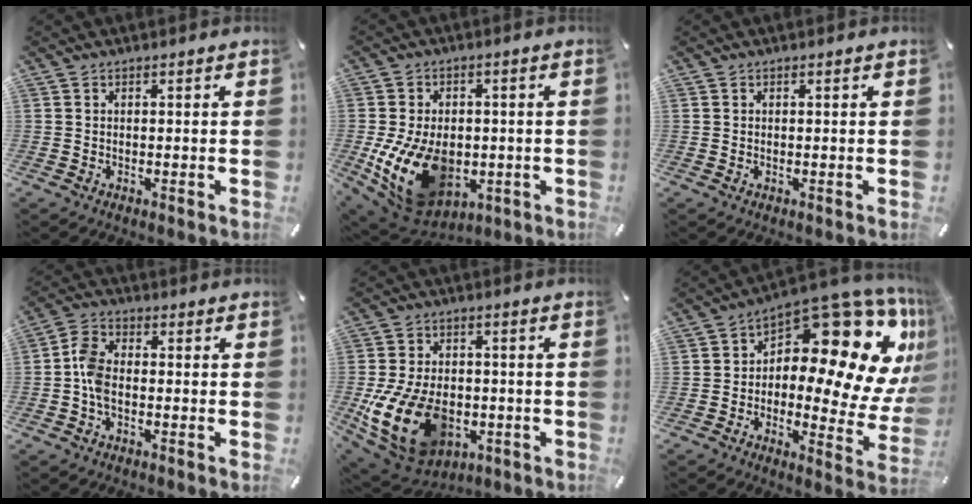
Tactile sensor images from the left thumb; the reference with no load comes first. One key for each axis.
{"total": 17.5, "fx": -3.4, "fy": 12.0, "fz": 12.3, "tx": -0.248, "ty": 0.002, "tz": -0.046}
{"total": 0.0}
{"total": 5.6, "fx": -1.3, "fy": 3.5, "fz": 4.2, "tx": -0.091, "ty": 0.005, "tz": -0.025}
{"total": 17.4, "fx": -4.8, "fy": 11.8, "fz": 11.8, "tx": -0.252, "ty": 0.018, "tz": -0.076}
{"total": 20.1, "fx": 9.2, "fy": 10.2, "fz": 14.7, "tx": -0.182, "ty": -0.092, "tz": 0.153}